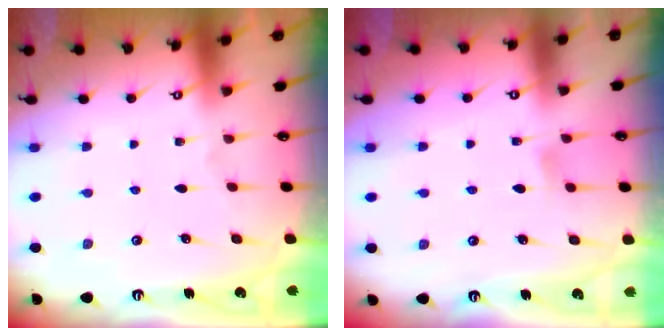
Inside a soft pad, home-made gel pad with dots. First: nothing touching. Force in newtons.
{"total": 5.2, "press": 5.2, "slide": 0.7}